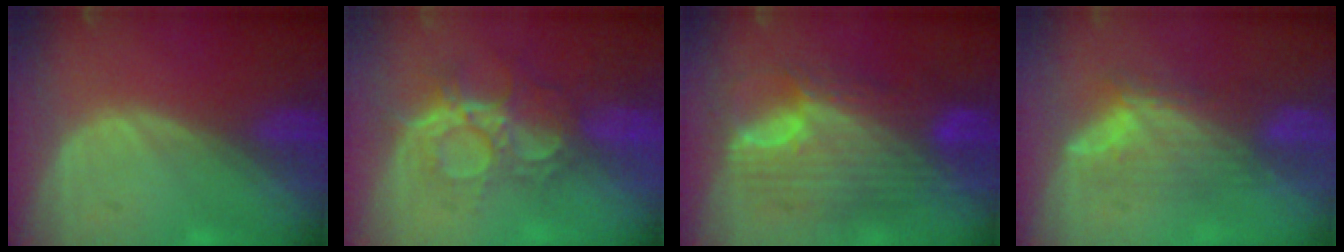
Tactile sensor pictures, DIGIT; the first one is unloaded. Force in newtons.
{"total": 9.4, "press": 8.0, "slide": 5.0}
{"total": 11.9, "press": 11.9, "slide": 1.1}
{"total": 7.0, "press": 6.7, "slide": 1.9}